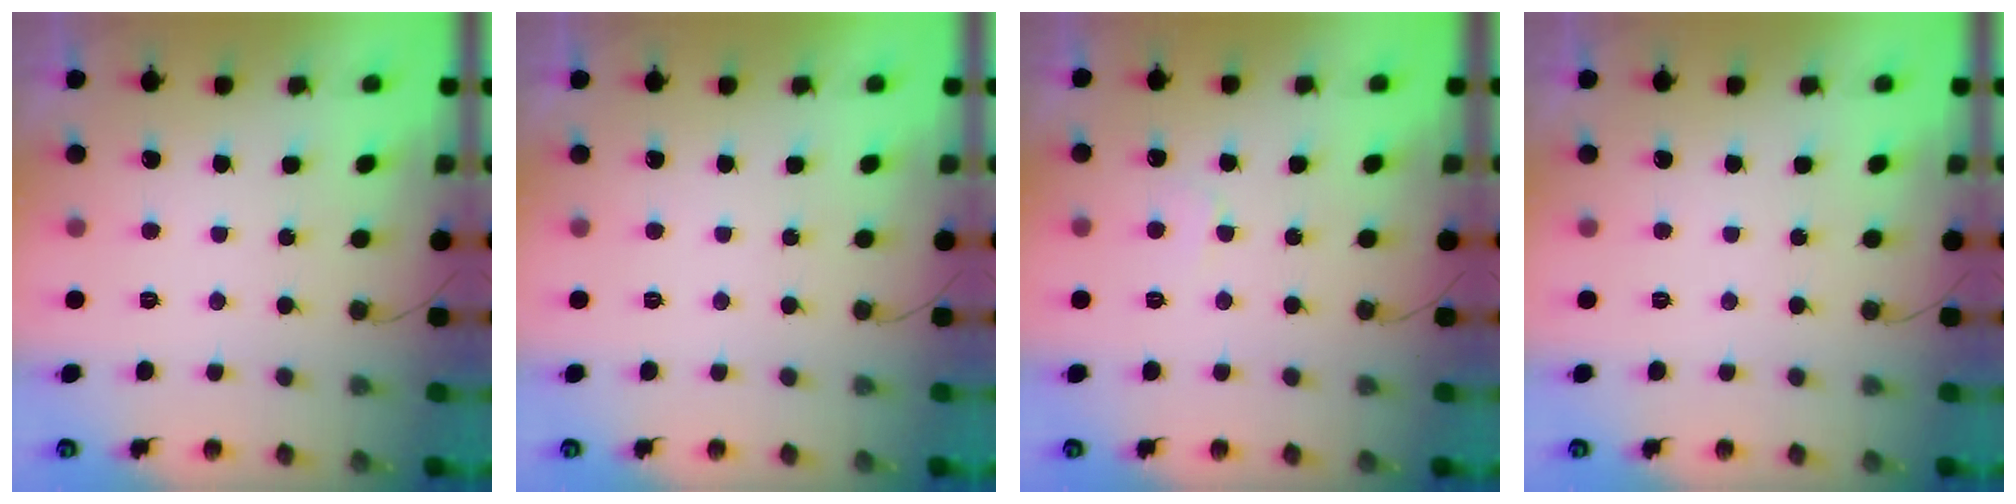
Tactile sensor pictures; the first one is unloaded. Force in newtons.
{"total": 1.8, "press": 1.8, "slide": 0.0}
{"total": 3.6, "press": 3.6, "slide": 0.3}
{"total": 0.0}